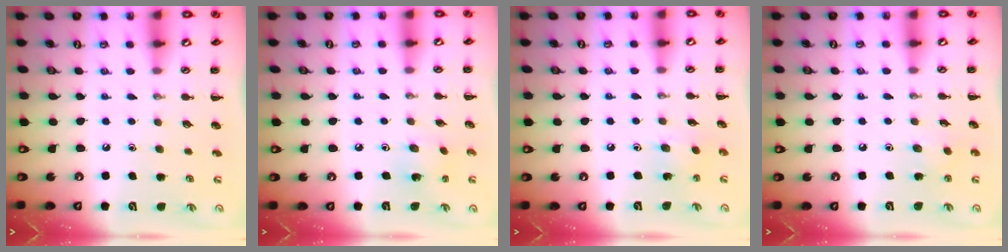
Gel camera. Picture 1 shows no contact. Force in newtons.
{"total": 1.4, "press": 1.3, "slide": 0.6}
{"total": 5.4, "press": 5.2, "slide": 1.4}
{"total": 2.3, "press": 2.2, "slide": 0.8}